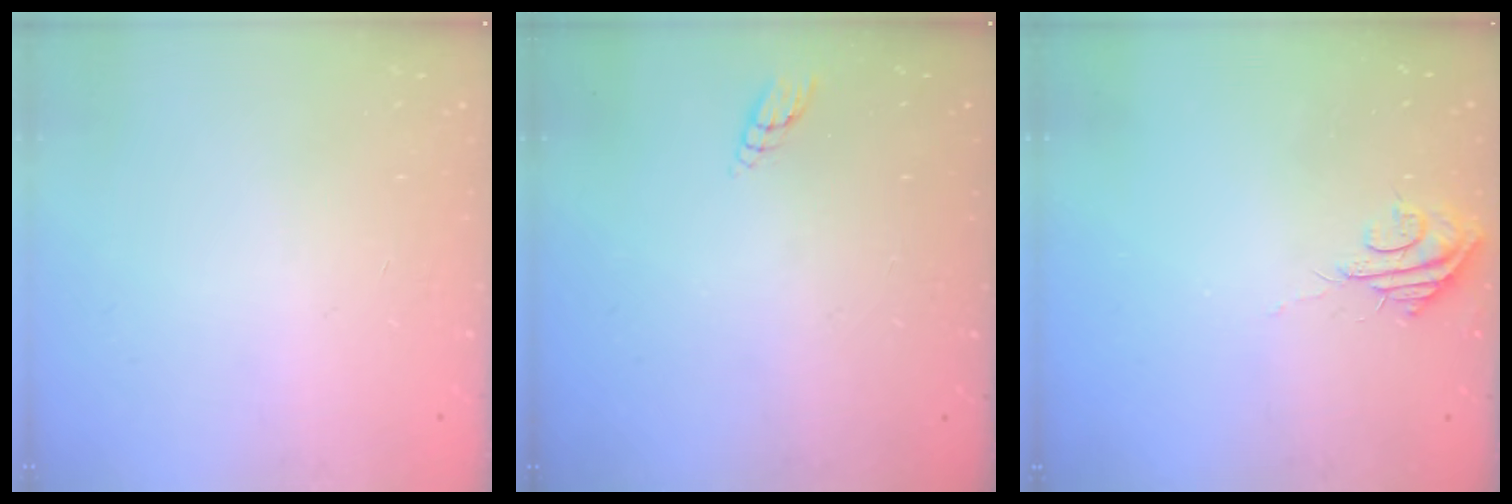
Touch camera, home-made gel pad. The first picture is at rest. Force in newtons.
{"total": 2.9, "press": 2.9, "slide": 0.3}
{"total": 6.0, "press": 6.0, "slide": 0.5}